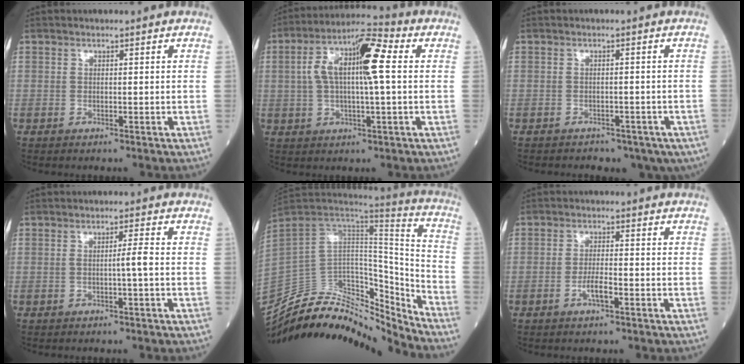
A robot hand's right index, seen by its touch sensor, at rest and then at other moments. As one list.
[{"total": 11.6, "force": [1.7, 2.2, 11.2], "torque": [-0.212, 0.031, 0.023]}, {"total": 8.4, "force": [-5.9, 5.3, 2.9], "torque": [-0.037, 0.001, -0.060]}, {"total": 1.9, "force": [-0.5, -0.5, 1.8], "torque": [-0.032, 0.001, -0.007]}, {"total": 26.1, "force": [-23.8, 6.5, 8.6], "torque": [-0.173, 0.030, -0.372]}, {"total": 2.7, "force": [-1.3, 0.4, 2.3], "torque": [-0.044, 0.002, -0.022]}]